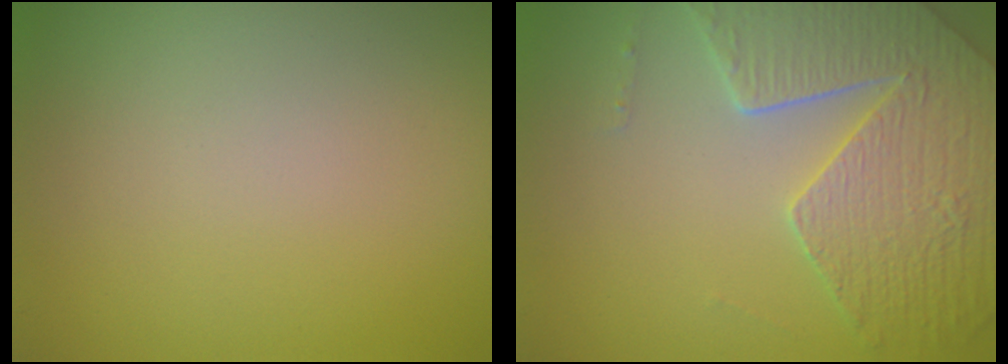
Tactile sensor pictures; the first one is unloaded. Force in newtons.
{"total": 7.8, "press": 5.7, "slide": 5.3}